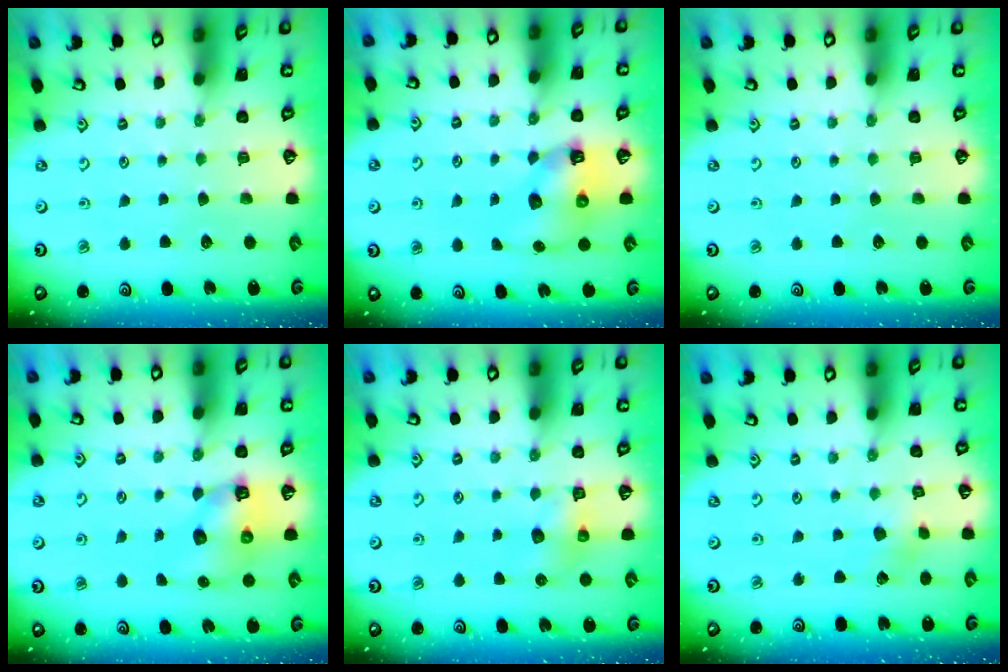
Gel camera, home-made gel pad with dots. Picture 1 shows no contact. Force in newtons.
{"total": 6.7, "press": 6.6, "slide": 1.1}
{"total": 0.0}
{"total": 7.3, "press": 7.2, "slide": 0.9}
{"total": 6.5, "press": 6.5, "slide": 0.2}
{"total": 3.1, "press": 3.1, "slide": 0.6}